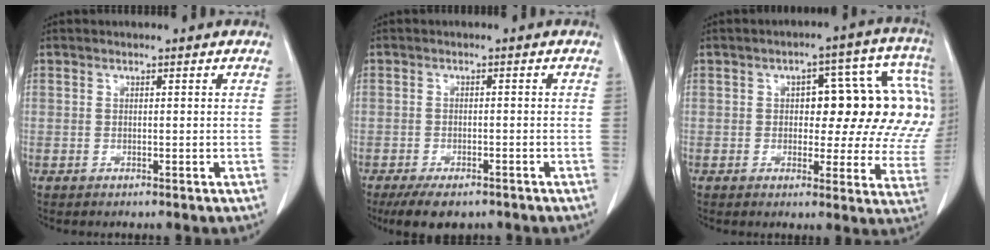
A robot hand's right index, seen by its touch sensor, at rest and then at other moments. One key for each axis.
{"total": 6.3, "fx": -4.7, "fy": 2.7, "fz": 3.2, "tx": -0.048, "ty": -0.006, "tz": -0.070}
{"total": 16.0, "fx": 2.6, "fy": 6.7, "fz": 14.3, "tx": -0.154, "ty": 0.039, "tz": 0.026}